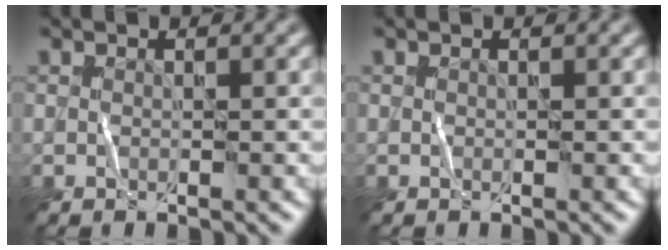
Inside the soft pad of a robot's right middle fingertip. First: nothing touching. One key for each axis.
{"total": 0.0}